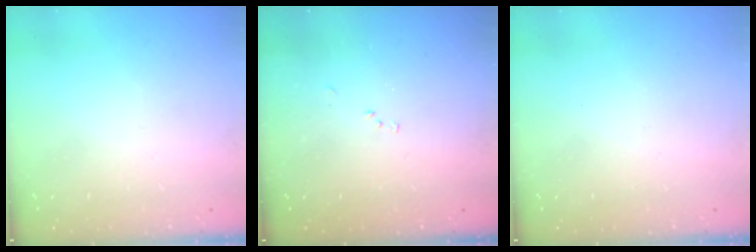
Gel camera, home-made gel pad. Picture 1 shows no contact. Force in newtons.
{"total": 5.9, "press": 5.9, "slide": 0.7}
{"total": 0.0}